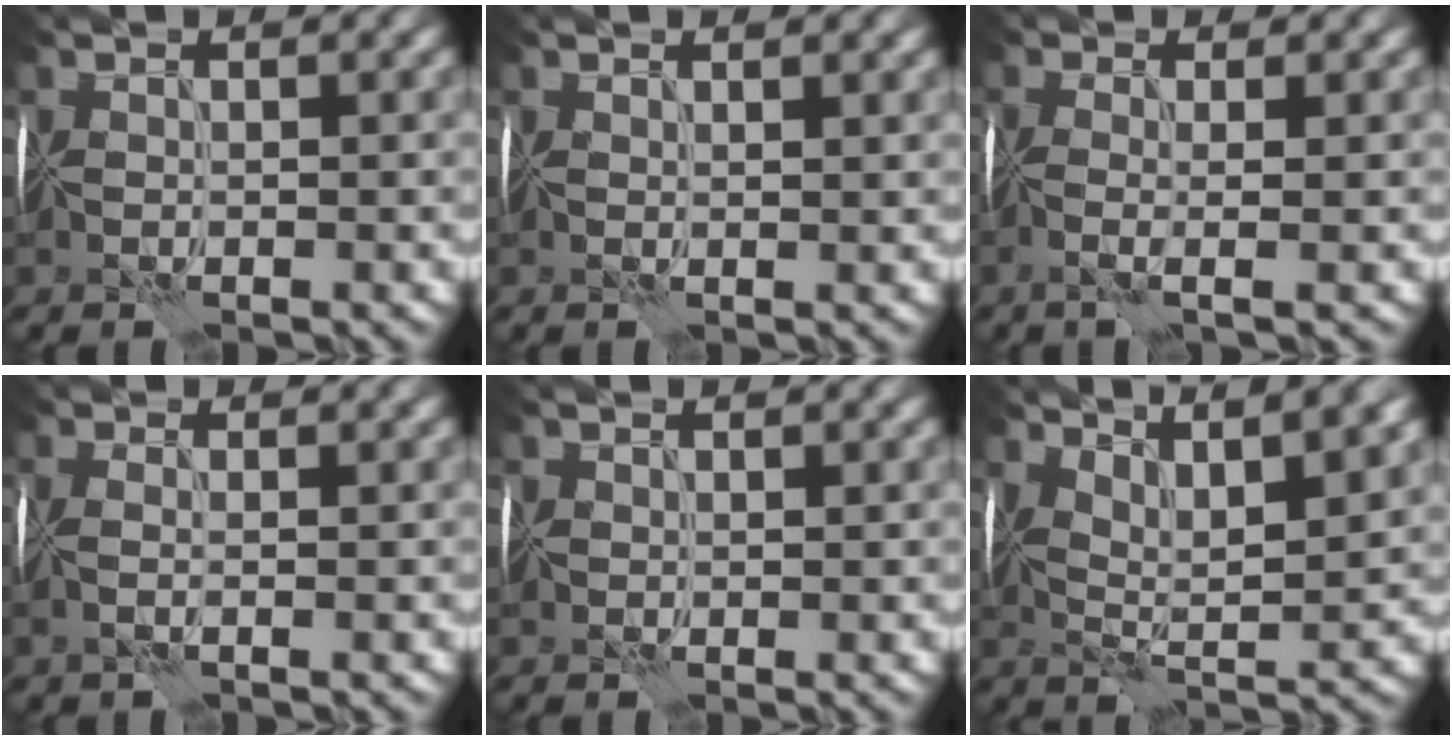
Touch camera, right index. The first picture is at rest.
{"total": 1.5, "force": [1.2, 0.2, 0.9], "torque": [-0.007, 0.004, 0.014]}
{"total": 2.4, "force": [-0.8, 0.2, 2.2], "torque": [-0.044, -0.007, -0.027]}
{"total": 1.3, "force": [-0.5, 0.1, 1.3], "torque": [-0.030, -0.004, -0.014]}
{"total": 0.7, "force": [0.3, 0.6, 0.0], "torque": [0.002, 0.007, 0.003]}
{"total": 5.9, "force": [4.0, 1.1, 4.2], "torque": [-0.074, 0.004, 0.064]}